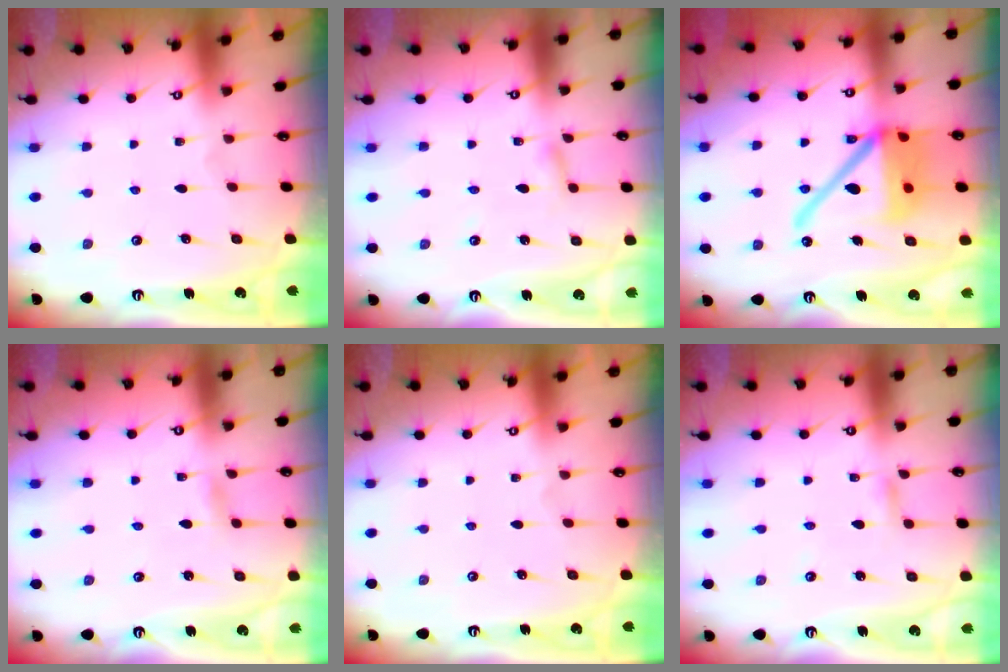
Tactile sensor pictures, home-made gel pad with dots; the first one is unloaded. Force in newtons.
{"total": 2.8, "press": 2.7, "slide": 0.3}
{"total": 19.4, "press": 19.2, "slide": 3.1}
{"total": 3.2, "press": 3.1, "slide": 0.3}
{"total": 0.0}
{"total": 2.7, "press": 2.7, "slide": 0.2}